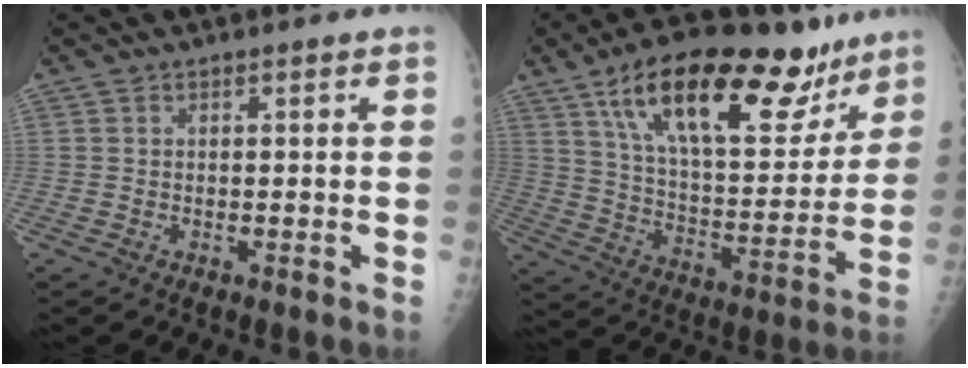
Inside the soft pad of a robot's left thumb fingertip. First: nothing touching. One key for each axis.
{"total": 27.3, "fx": 16.7, "fy": 11.1, "fz": 18.6, "tx": -0.251, "ty": -0.037, "tz": 0.270}